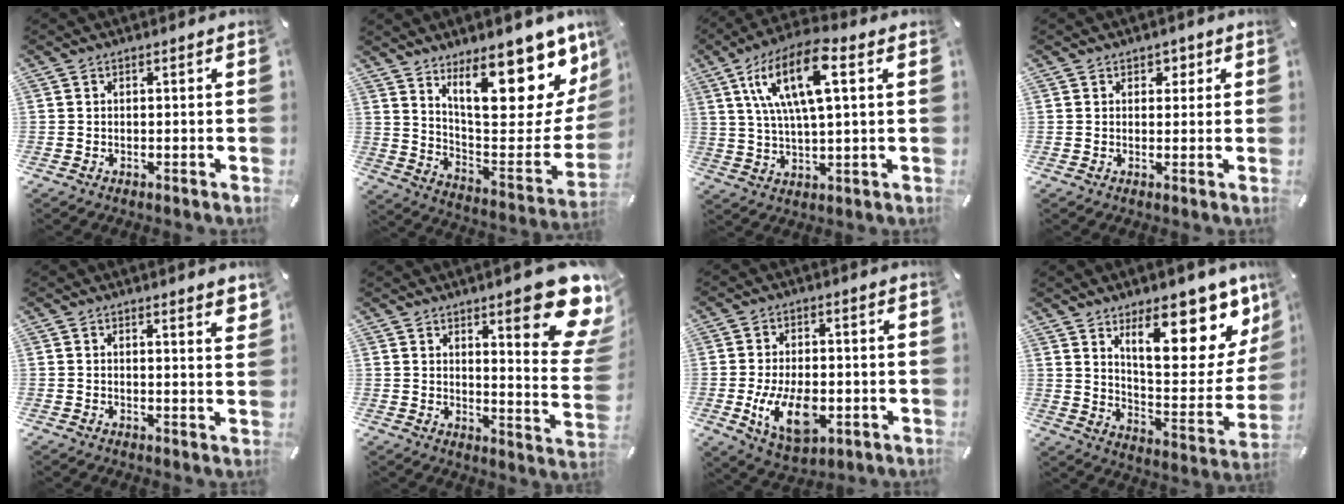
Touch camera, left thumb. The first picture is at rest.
{"total": 23.6, "force": [15.0, 8.8, 16.0], "torque": [-0.200, -0.120, 0.250]}
{"total": 15.8, "force": [6.0, 5.4, 13.6], "torque": [-0.287, 0.003, 0.098]}
{"total": 2.3, "force": [1.0, 1.9, 0.7], "torque": [0.008, -0.004, 0.010]}
{"total": 2.4, "force": [2.0, 0.1, 1.3], "torque": [-0.014, -0.011, 0.032]}
{"total": 17.8, "force": [10.1, 4.6, 13.9], "torque": [-0.181, -0.074, 0.158]}
{"total": 12.2, "force": [-2.7, 7.2, 9.4], "torque": [-0.183, -0.008, -0.044]}
{"total": 21.3, "force": [13.3, 8.2, 14.5], "torque": [-0.188, -0.099, 0.215]}